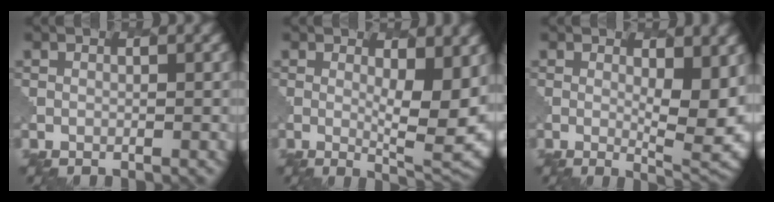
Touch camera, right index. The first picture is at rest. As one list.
[{"total": 7.4, "force": [0.9, 2.2, 7.0], "torque": [-0.105, -0.018, 0.022]}, {"total": 7.1, "force": [0.6, 2.5, 6.6], "torque": [-0.098, -0.015, 0.017]}]